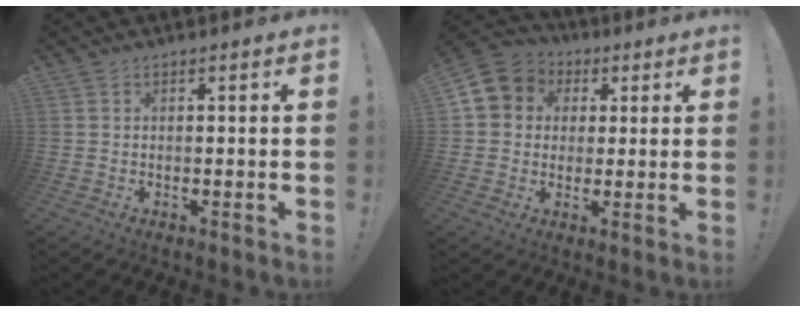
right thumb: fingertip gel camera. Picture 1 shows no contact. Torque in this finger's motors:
{"motor_torque": [0.21, 0.21, 0.35, 0.25, 0.22]}